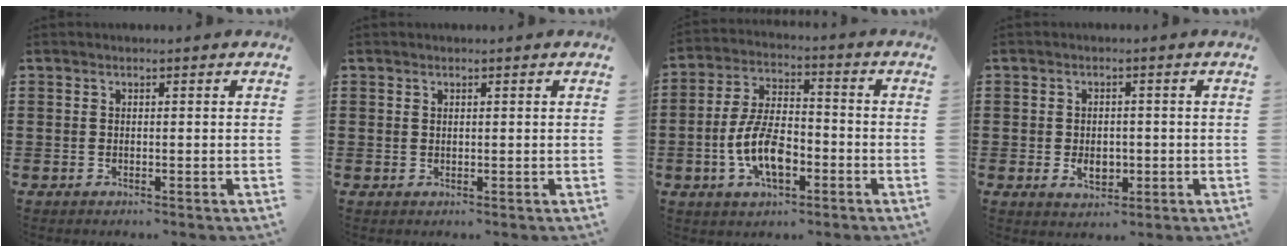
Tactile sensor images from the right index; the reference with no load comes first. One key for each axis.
{"total": 0.6, "fx": 0.4, "fy": 0.4, "fz": 0.2, "tx": -0.005, "ty": 0.002, "tz": 0.008}
{"total": 9.1, "fx": -2.8, "fy": 4.4, "fz": 7.4, "tx": -0.173, "ty": -0.003, "tz": -0.059}
{"total": 3.4, "fx": -0.5, "fy": 2.3, "fz": 2.5, "tx": -0.043, "ty": -0.001, "tz": -0.011}